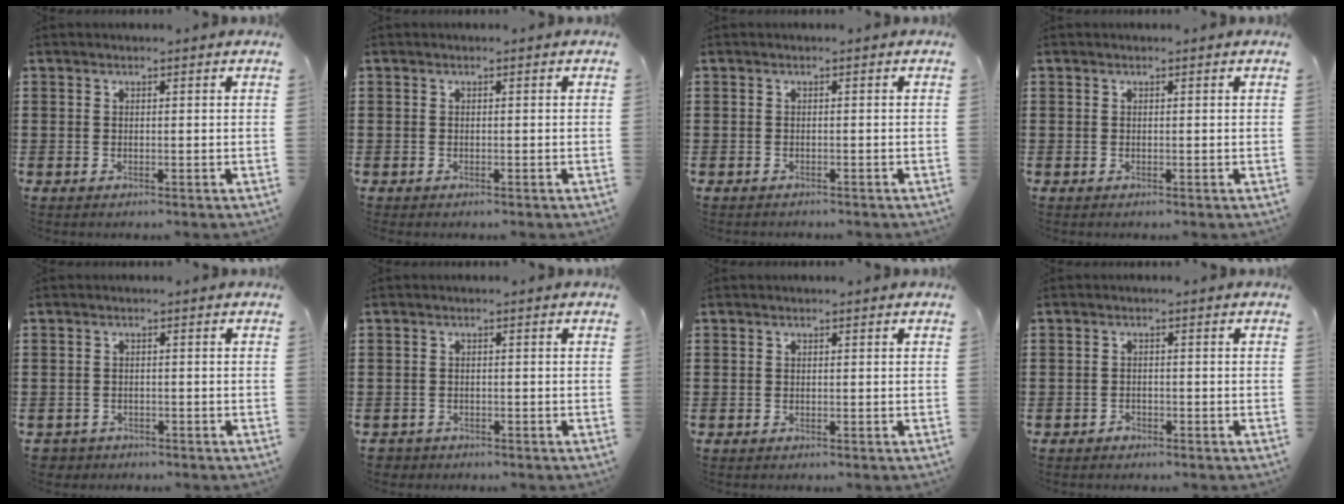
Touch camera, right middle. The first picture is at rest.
{"total": 0.0}
{"total": 0.6, "force": [-0.6, 0.1, 0.0], "torque": [-0.001, 0.002, -0.014]}
{"total": 0.0}
{"total": 1.4, "force": [-1.3, 0.5, -0.2], "torque": [-0.005, -0.001, -0.029]}
{"total": 1.1, "force": [-1.0, 0.5, -0.1], "torque": [-0.003, 0.000, -0.023]}
{"total": 0.0}
{"total": 1.2, "force": [-1.0, 0.6, 0.3], "torque": [-0.008, 0.001, -0.022]}